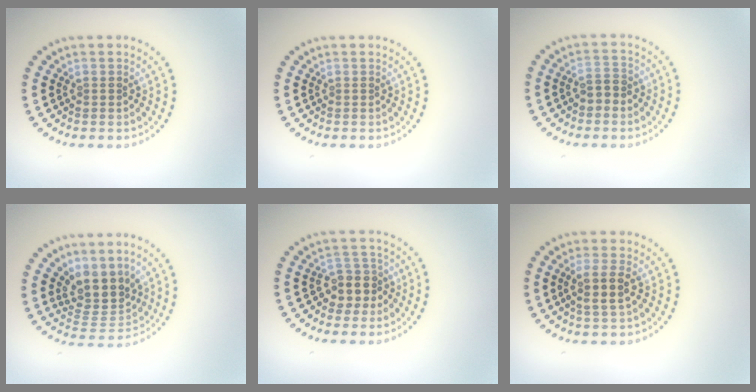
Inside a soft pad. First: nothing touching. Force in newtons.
{"total": 0.0}
{"total": 1.9, "press": 1.8, "slide": 0.6}
{"total": 3.9, "press": 3.1, "slide": 2.4}
{"total": 2.8, "press": 2.5, "slide": 1.3}
{"total": 2.6, "press": 2.3, "slide": 1.1}